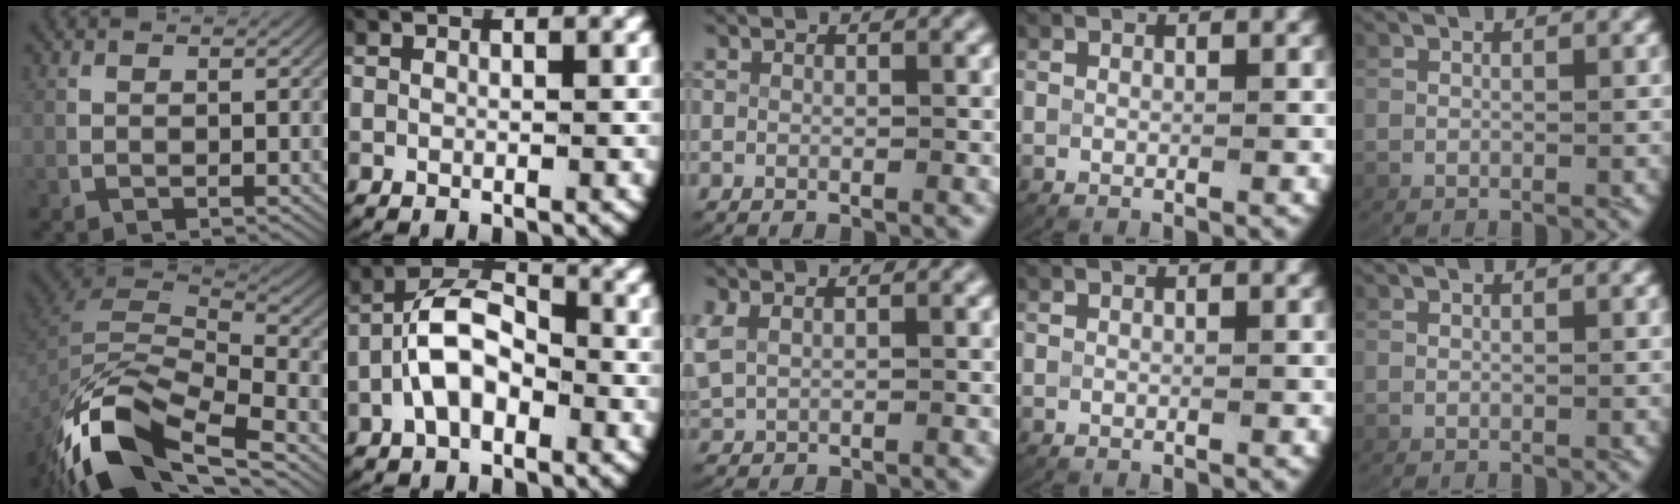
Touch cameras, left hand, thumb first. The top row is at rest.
{"thumb": {"total": 12.3, "force": [-3.2, 6.6, 9.8], "torque": [-0.217, -0.034, -0.035]}, "index": {"total": 6.4, "force": [-1.2, 4.4, 4.5], "torque": [-0.074, -0.006, -0.028]}, "middle": {"total": 1.6, "force": [0.7, 1.1, 0.9], "torque": [-0.037, -0.003, 0.025]}}